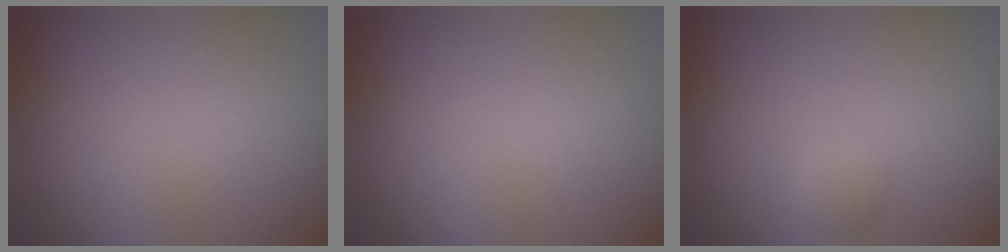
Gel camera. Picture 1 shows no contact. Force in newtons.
{"total": 0.0}
{"total": 1.1, "press": 1.1, "slide": 0.1}